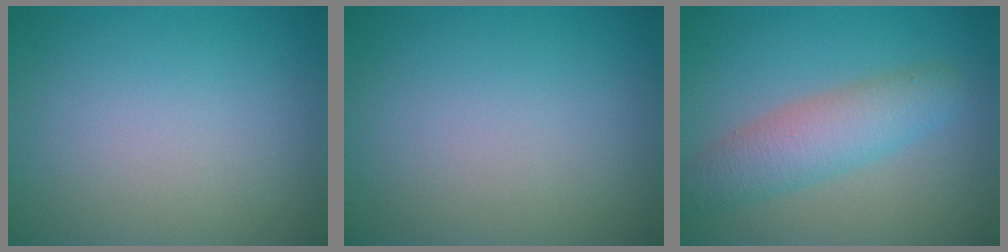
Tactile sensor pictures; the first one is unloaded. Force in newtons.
{"total": 0.0}
{"total": 4.4, "press": 4.4, "slide": 0.0}